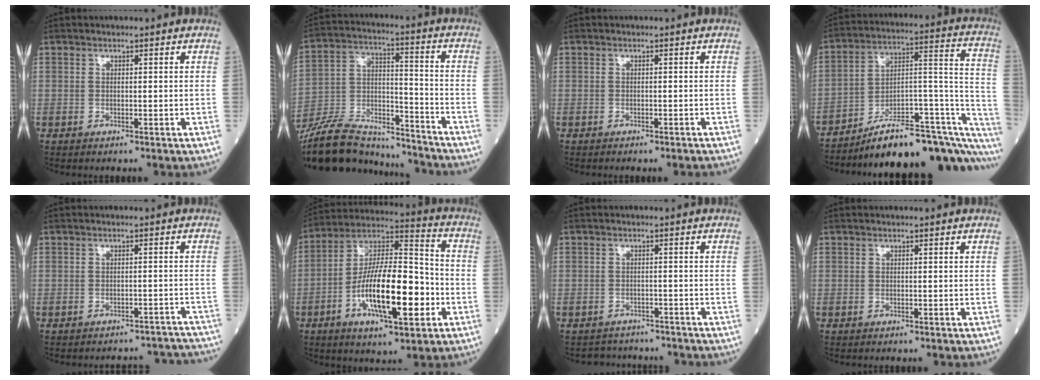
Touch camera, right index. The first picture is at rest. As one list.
[{"total": 20.3, "force": [-18.7, 4.9, 6.3], "torque": [-0.150, 0.008, -0.316]}, {"total": 1.4, "force": [-1.2, 0.3, 0.5], "torque": [-0.008, -0.002, -0.016]}, {"total": 24.2, "force": [-19.8, 4.9, 12.9], "torque": [-0.095, 0.044, -0.288]}, {"total": 11.2, "force": [-10.8, 2.7, 1.1], "torque": [-0.004, 0.017, -0.108]}, {"total": 18.2, "force": [-5.0, 4.9, 16.8], "torque": [-0.308, 0.005, -0.086]}, {"total": 4.5, "force": [-4.0, 2.0, -0.6], "torque": [0.009, 0.012, -0.058]}, {"total": 0.0}]